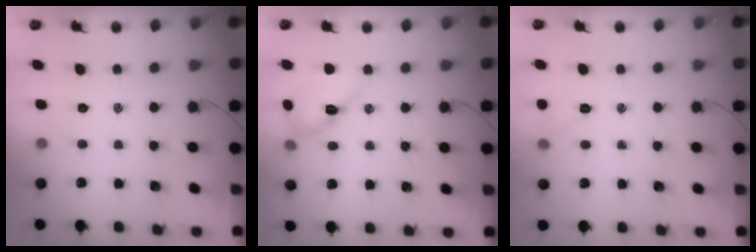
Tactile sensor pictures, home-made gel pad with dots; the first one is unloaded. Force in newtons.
{"total": 10.5, "press": 10.4, "slide": 1.1}
{"total": 4.6, "press": 4.4, "slide": 1.3}